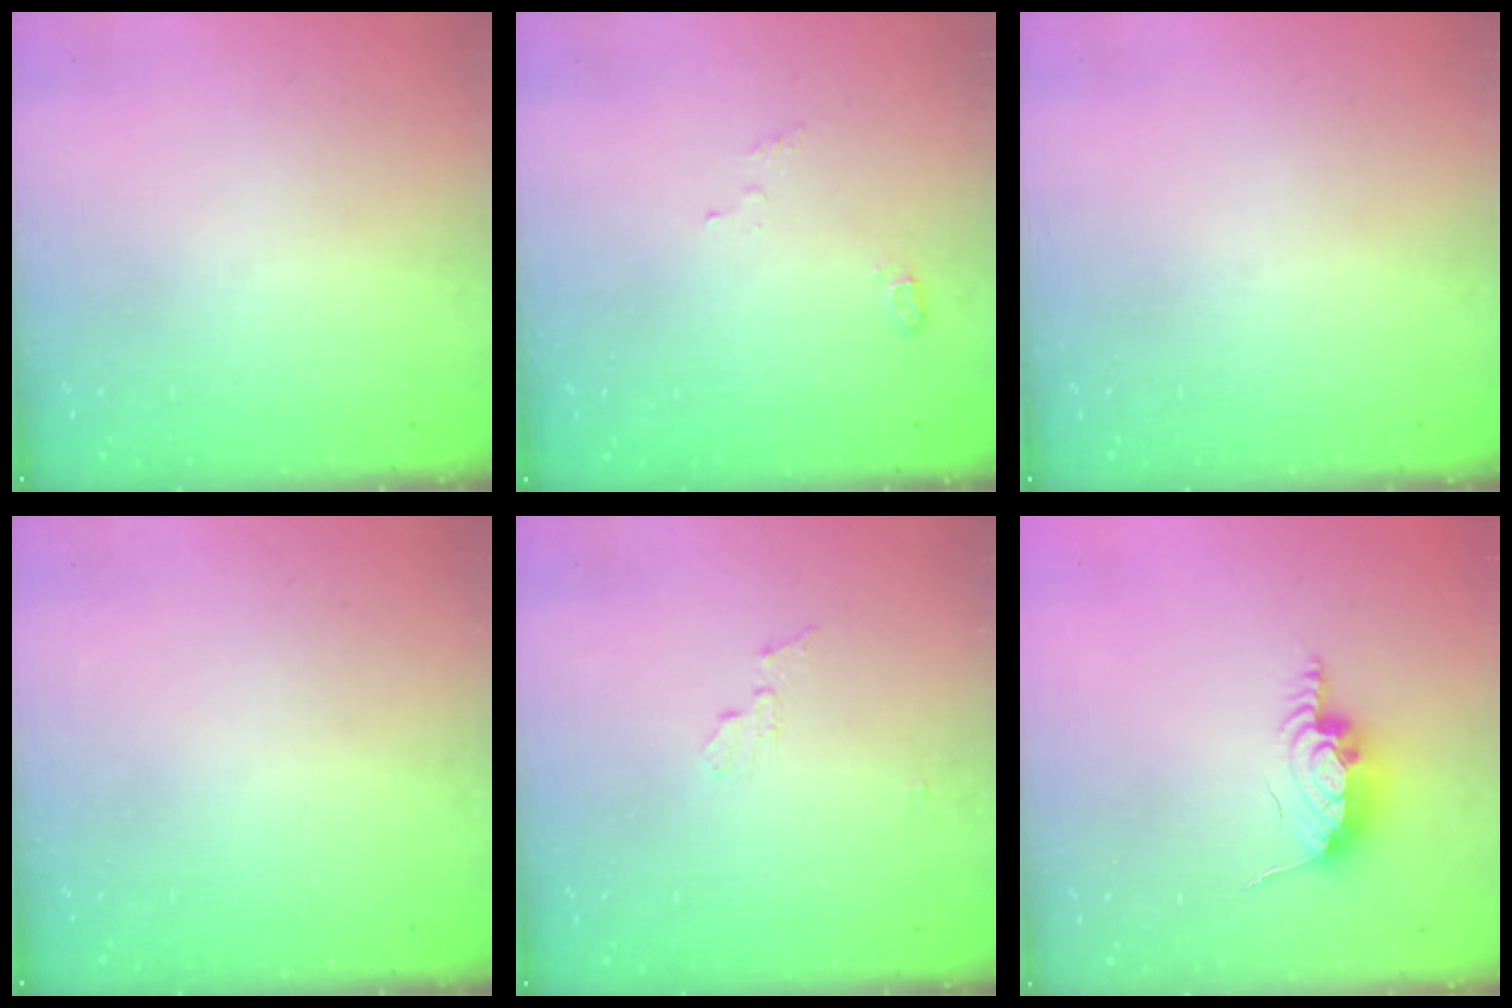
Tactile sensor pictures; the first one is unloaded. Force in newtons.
{"total": 3.8, "press": 3.7, "slide": 0.8}
{"total": 0.0}
{"total": 0.0}
{"total": 4.4, "press": 4.4, "slide": 0.4}
{"total": 10.3, "press": 10.2, "slide": 1.0}